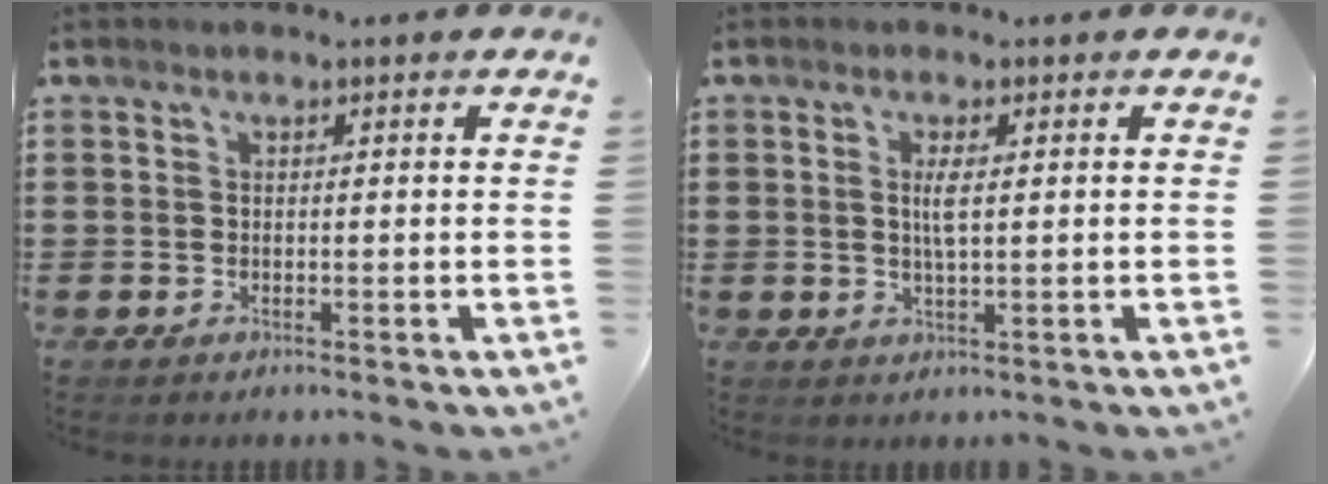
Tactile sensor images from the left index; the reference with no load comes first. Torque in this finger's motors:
{"motor_torque": [0.61, -0.07, 0.14, 0.06]}